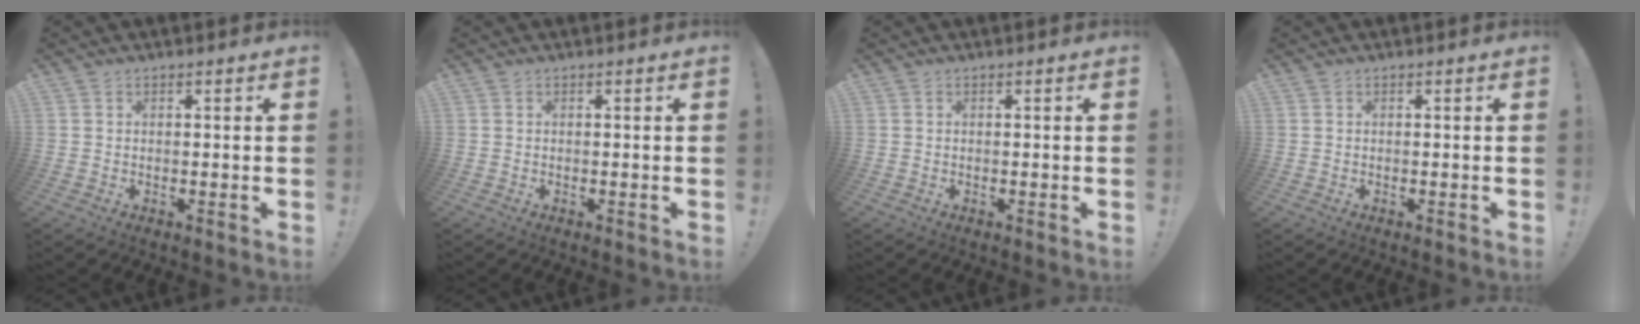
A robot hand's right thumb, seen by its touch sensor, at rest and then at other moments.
{"total": 0.0}
{"total": 0.0}
{"total": 0.0}